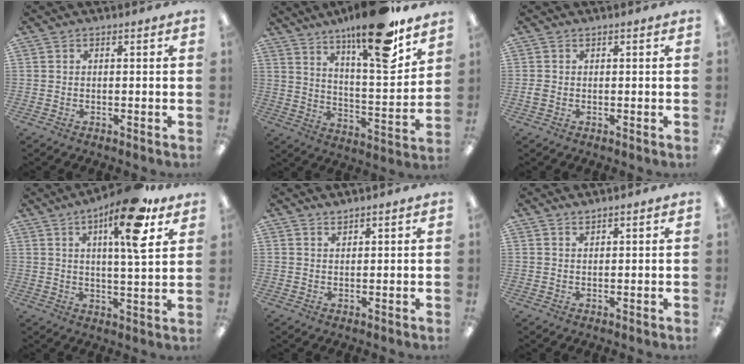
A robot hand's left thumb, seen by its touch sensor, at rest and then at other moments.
{"total": 19.2, "force": [14.4, 4.0, 12.1], "torque": [-0.187, -0.099, 0.231]}
{"total": 1.2, "force": [-0.2, 0.9, 0.7], "torque": [-0.013, 0.003, -0.005]}
{"total": 15.7, "force": [8.9, 3.9, 12.4], "torque": [-0.190, -0.033, 0.134]}
{"total": 1.5, "force": [1.5, 0.1, 0.2], "torque": [-0.005, -0.002, 0.028]}
{"total": 1.2, "force": [1.2, 0.1, 0.3], "torque": [-0.006, -0.001, 0.022]}